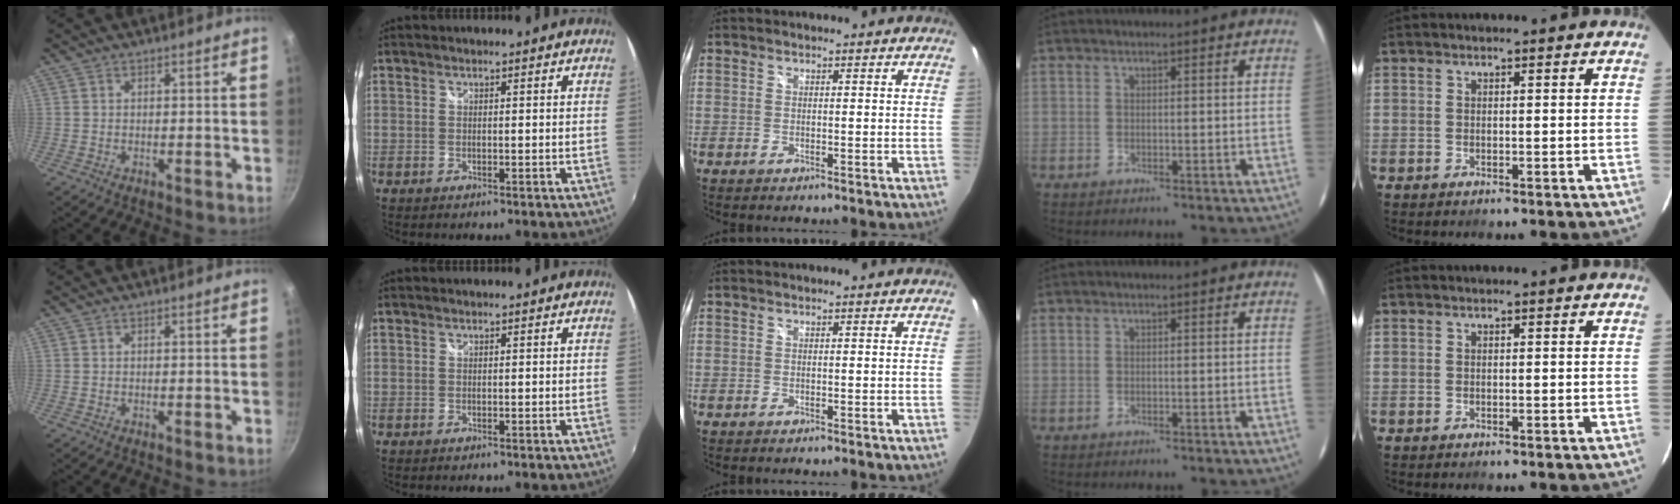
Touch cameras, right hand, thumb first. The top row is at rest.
{}